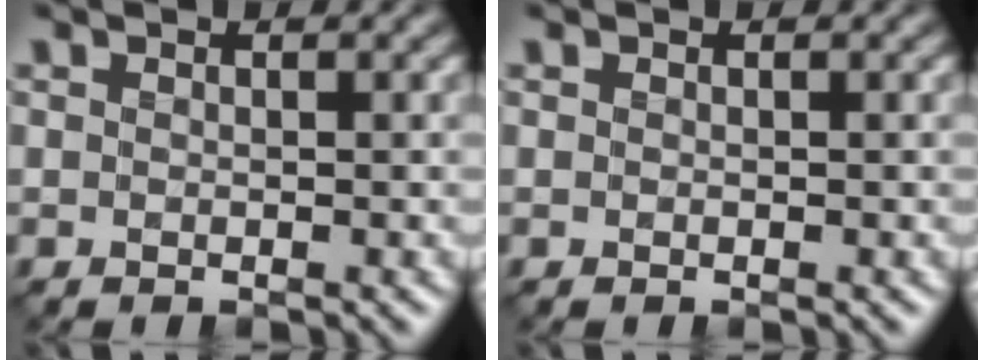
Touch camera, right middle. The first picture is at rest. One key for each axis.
{"total": 0.0}